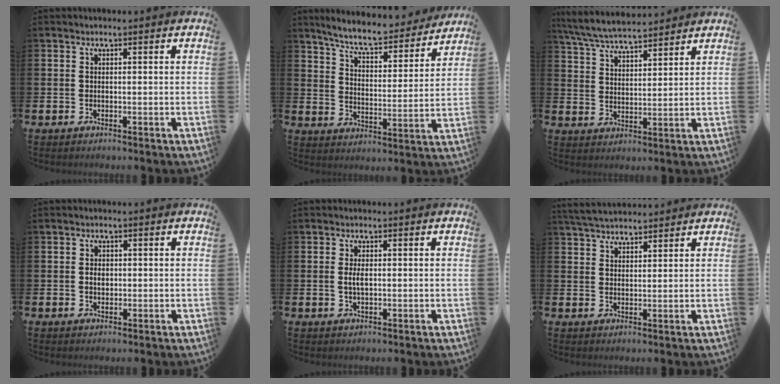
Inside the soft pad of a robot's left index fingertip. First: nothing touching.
{"total": 7.5, "force": [6.9, 1.0, 2.7], "torque": [-0.077, -0.048, 0.117]}
{"total": 6.4, "force": [6.2, 0.8, 1.5], "torque": [-0.058, -0.028, 0.113]}
{"total": 1.7, "force": [0.0, 1.3, 1.2], "torque": [-0.007, 0.002, -0.006]}
{"total": 2.1, "force": [0.0, 0.9, 1.9], "torque": [-0.036, 0.004, -0.002]}
{"total": 4.1, "force": [4.0, 0.8, 0.6], "torque": [-0.023, -0.015, 0.074]}